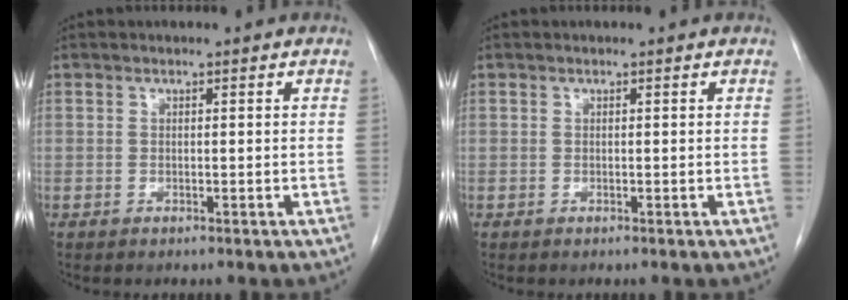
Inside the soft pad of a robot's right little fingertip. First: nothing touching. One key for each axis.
{"total": 0.0}